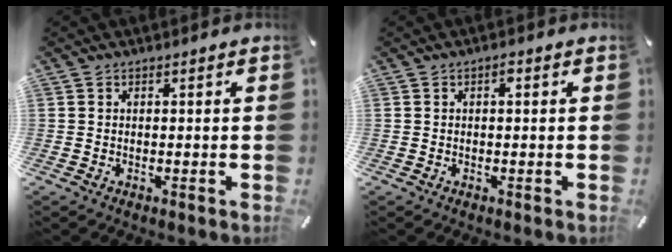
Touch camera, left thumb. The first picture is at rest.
{"total": 1.2, "force": [0.2, 0.5, 1.1], "torque": [-0.022, 0.005, 0.001]}